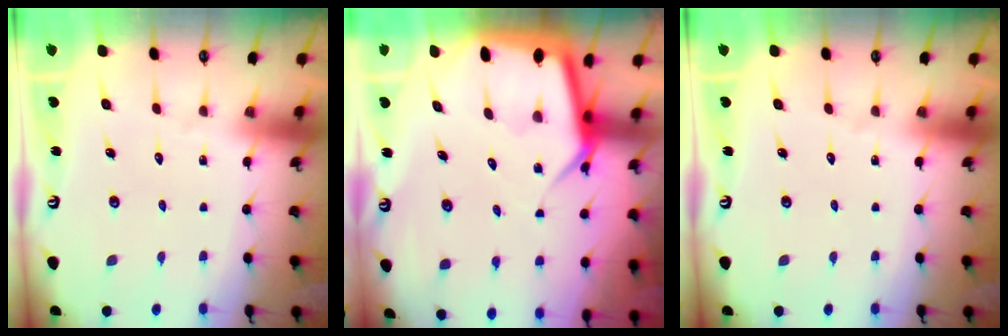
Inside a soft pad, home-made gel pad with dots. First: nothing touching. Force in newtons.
{"total": 8.1, "press": 8.1, "slide": 0.5}
{"total": 0.0}